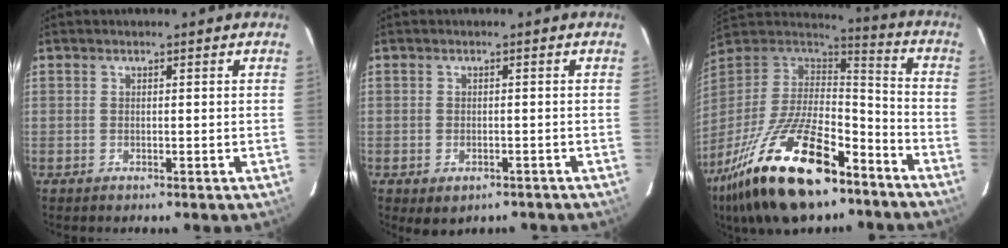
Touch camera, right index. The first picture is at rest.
{"total": 3.3, "force": [-1.8, 2.2, 1.8], "torque": [-0.034, -0.009, -0.017]}
{"total": 28.3, "force": [-17.3, 11.5, 19.2], "torque": [-0.377, -0.033, -0.284]}